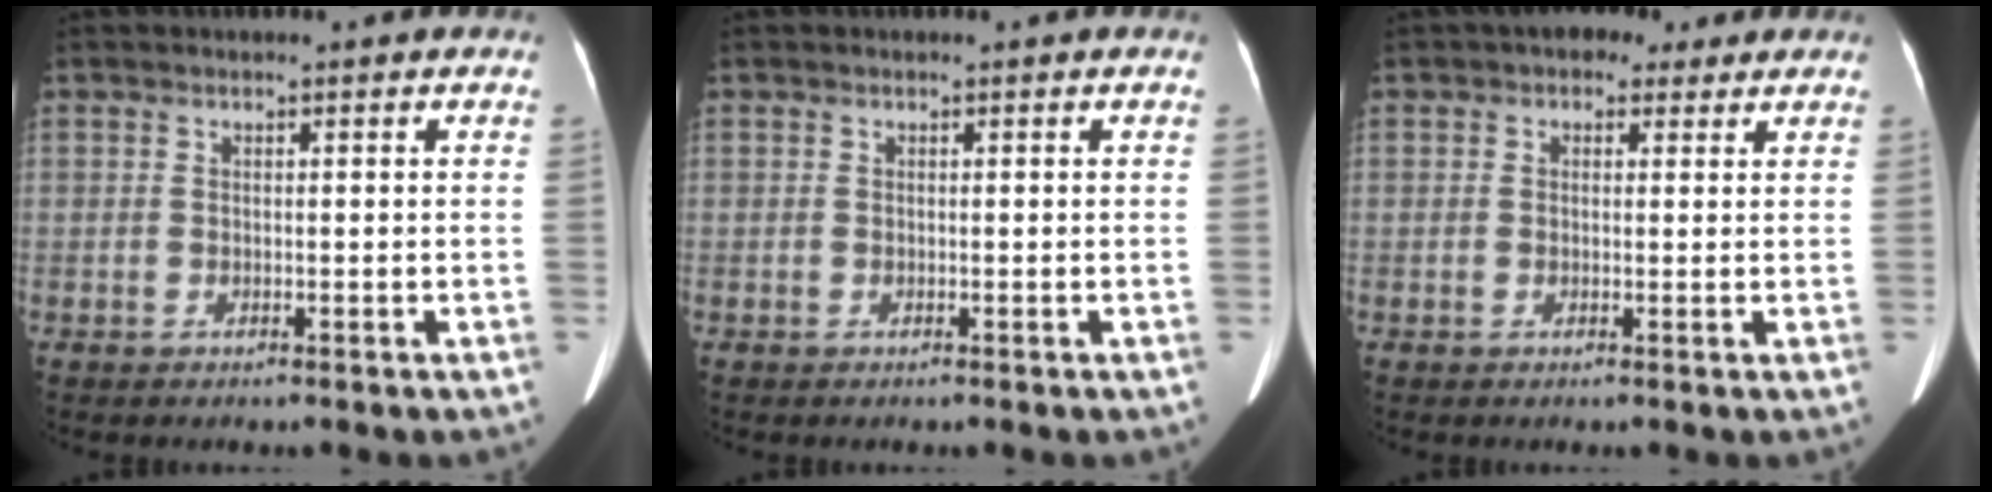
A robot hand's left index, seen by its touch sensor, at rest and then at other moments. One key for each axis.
{"total": 0.0}
{"total": 3.7, "fx": 2.3, "fy": 2.4, "fz": 1.6, "tx": -0.021, "ty": 0.019, "tz": 0.031}